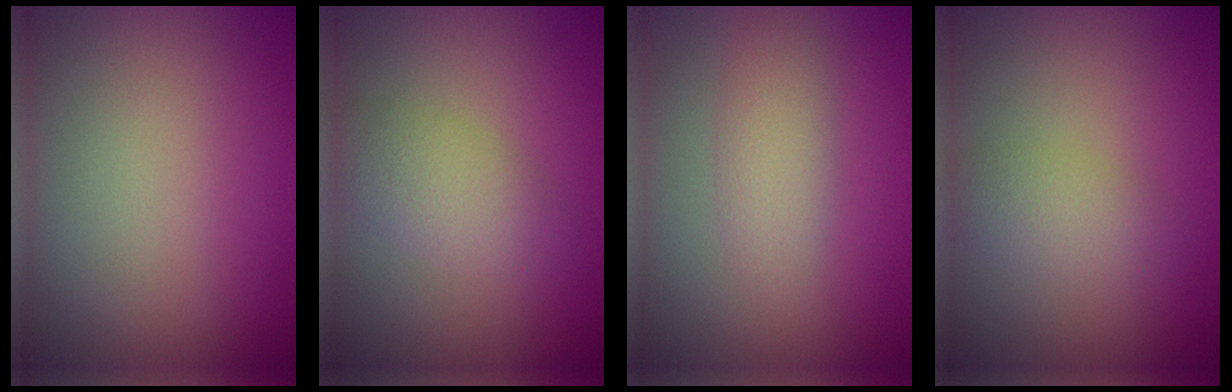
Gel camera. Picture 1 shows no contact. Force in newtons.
{"total": 3.1, "press": 3.1, "slide": 0.1}
{"total": 2.5, "press": 2.5, "slide": 0.0}
{"total": 2.4, "press": 2.4, "slide": 0.1}